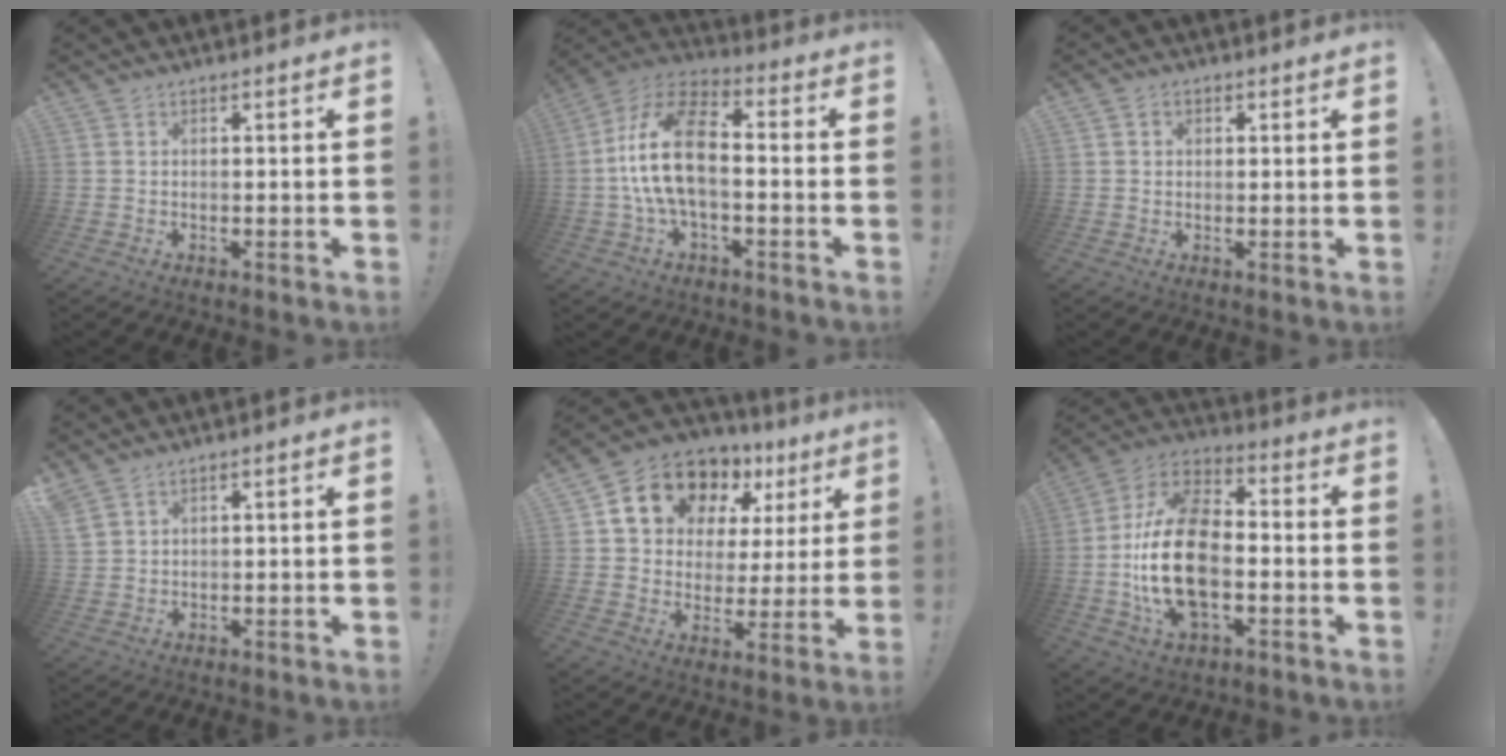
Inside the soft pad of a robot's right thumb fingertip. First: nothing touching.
{"total": 16.9, "force": [-1.1, 8.8, 14.4], "torque": [-0.272, 0.021, -0.017]}
{"total": 1.8, "force": [0.2, 1.6, 0.8], "torque": [-0.010, 0.003, 0.003]}
{"total": 3.3, "force": [2.7, 1.0, 1.7], "torque": [-0.040, -0.011, 0.054]}
{"total": 15.3, "force": [9.3, 10.0, 6.9], "torque": [-0.117, -0.054, 0.178]}
{"total": 22.6, "force": [-3.2, 13.4, 17.8], "torque": [-0.335, 0.023, -0.046]}